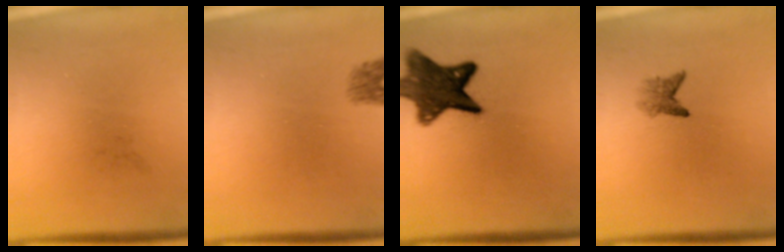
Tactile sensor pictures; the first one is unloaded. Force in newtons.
{"total": 1.8}
{"total": 11.5}
{"total": 2.0}